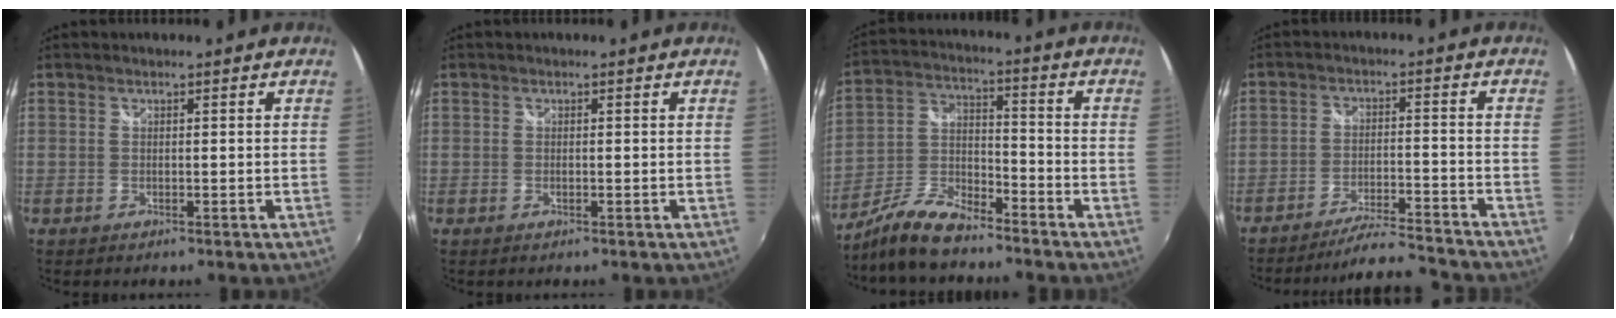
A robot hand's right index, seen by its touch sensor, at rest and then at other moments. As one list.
[{"total": 0.0}, {"total": 11.0, "force": [-8.5, 3.5, 6.0], "torque": [-0.132, 0.001, -0.166]}, {"total": 12.5, "force": [-12.0, -0.1, 3.4], "torque": [-0.079, 0.000, -0.179]}]